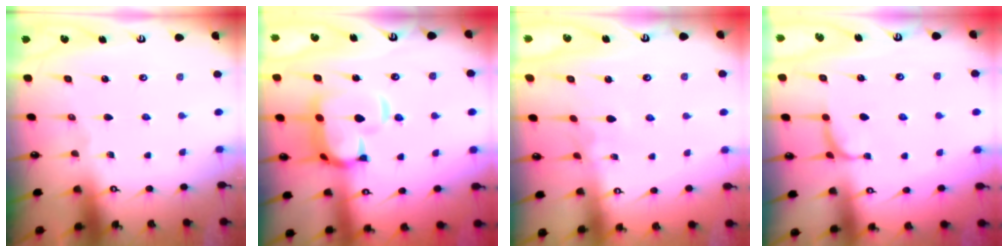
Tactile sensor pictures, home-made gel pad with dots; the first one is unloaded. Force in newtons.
{"total": 8.3, "press": 8.2, "slide": 1.4}
{"total": 2.4, "press": 2.4, "slide": 0.3}
{"total": 1.0, "press": 0.9, "slide": 0.6}